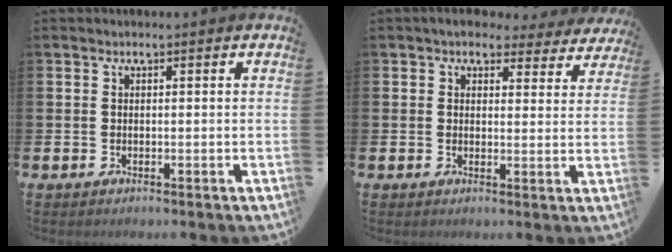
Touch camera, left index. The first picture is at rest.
{"total": 4.1, "force": [3.6, 1.7, 0.7], "torque": [-0.015, -0.019, 0.061]}